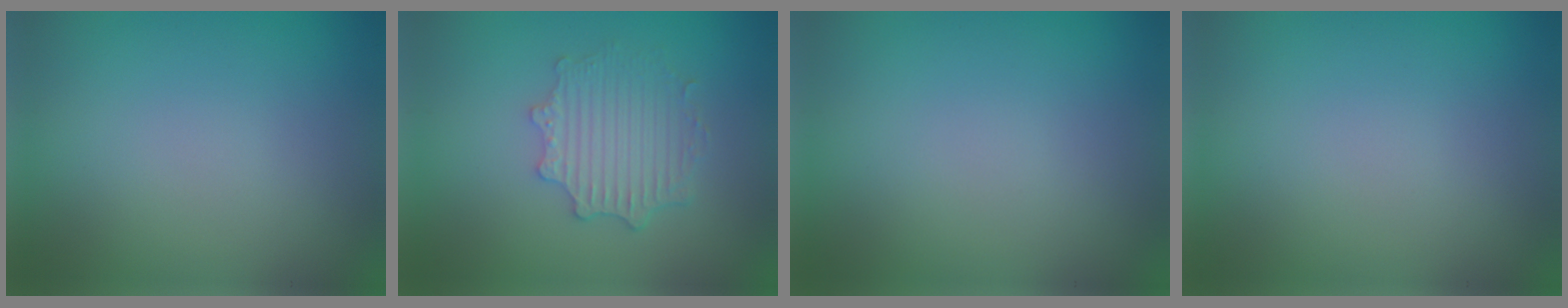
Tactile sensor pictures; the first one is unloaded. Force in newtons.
{"total": 4.1, "press": 3.4, "slide": 2.3}
{"total": 0.0}
{"total": 0.0}